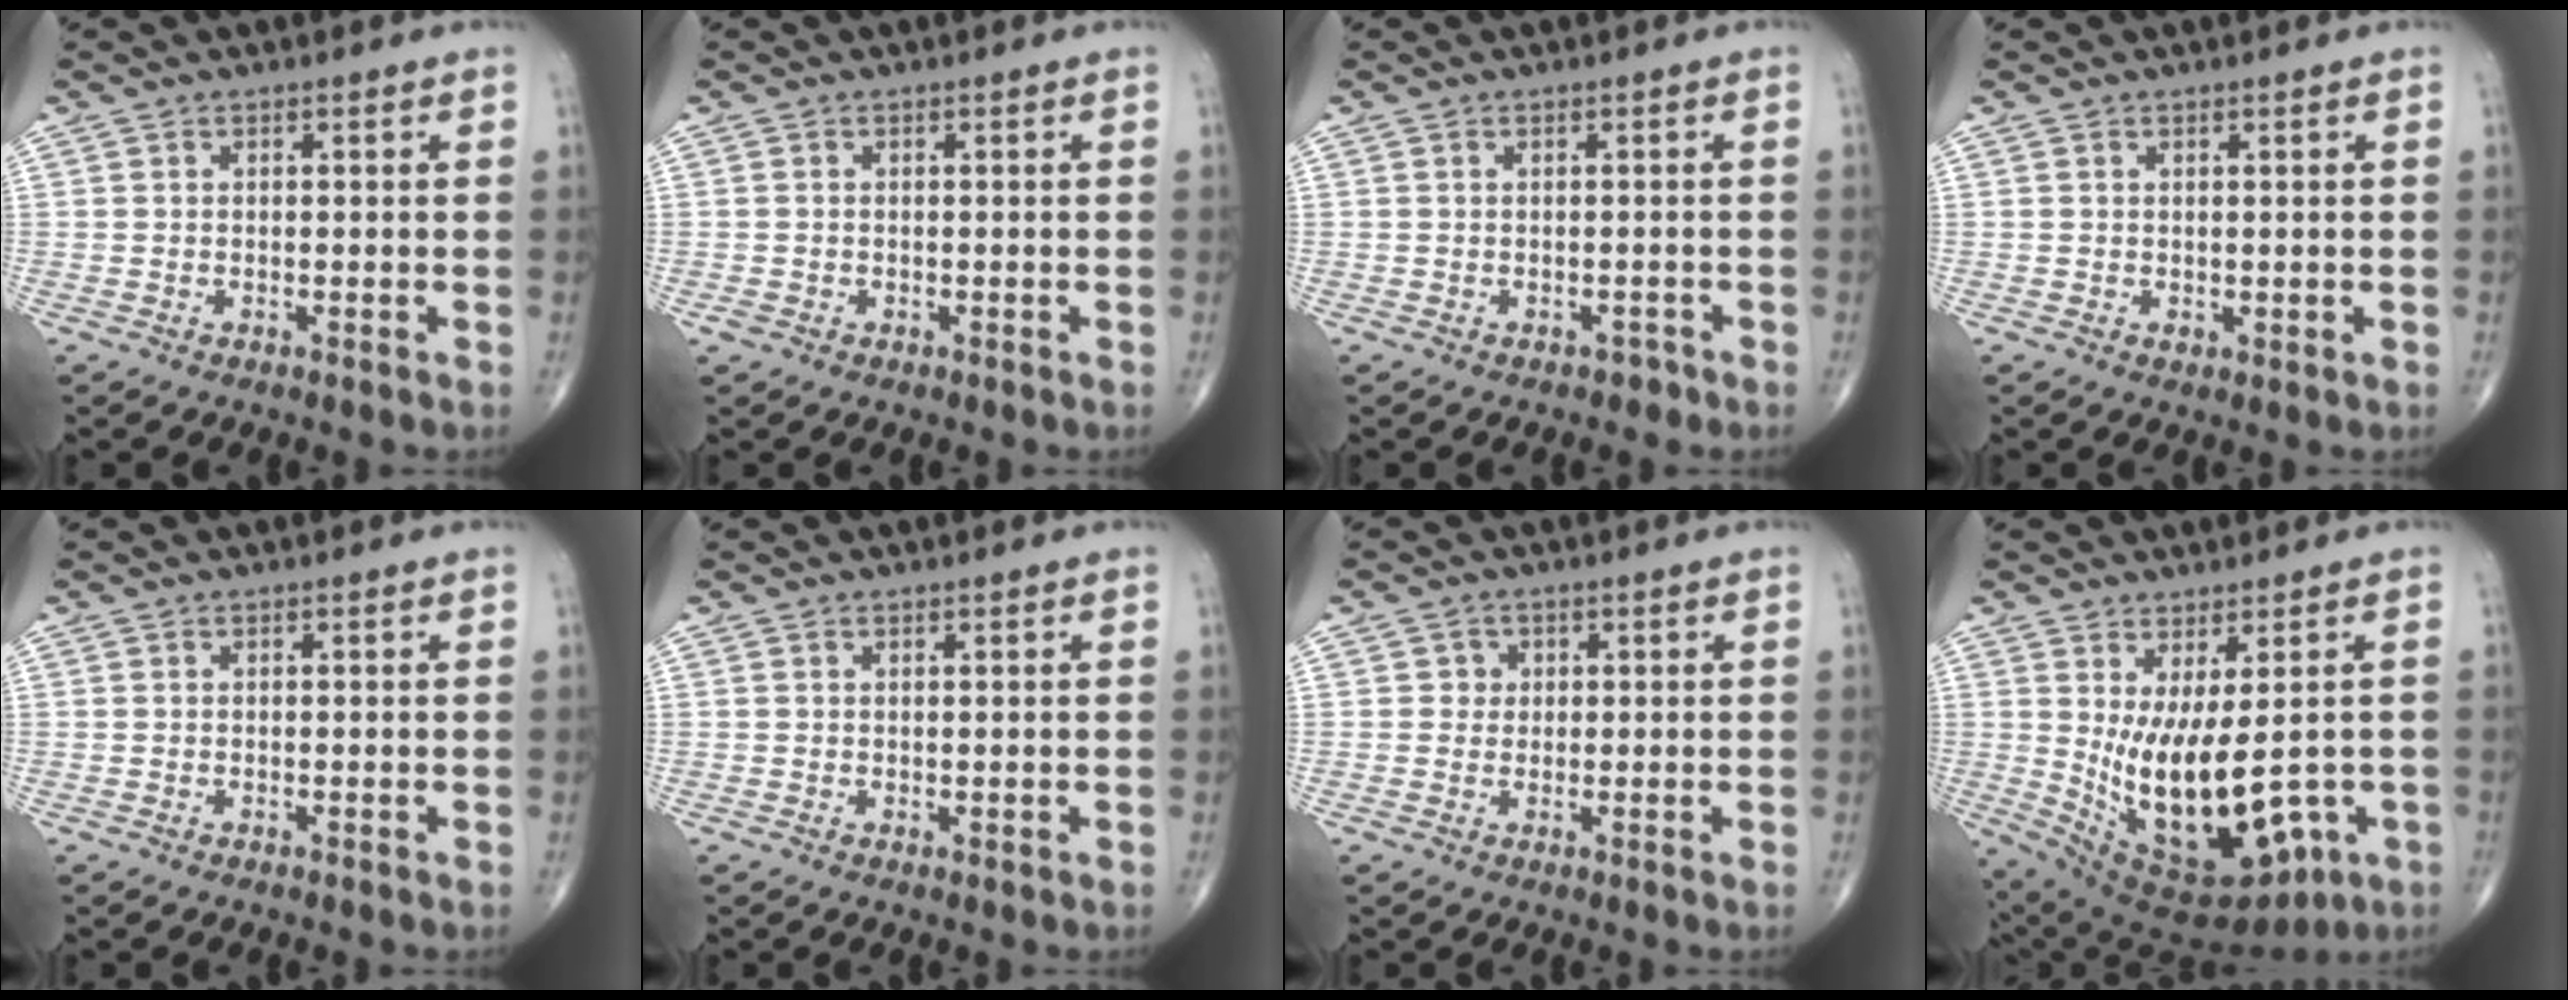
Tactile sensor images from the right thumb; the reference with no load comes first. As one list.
[{"total": 1.0, "force": [-0.3, 0.8, 0.4], "torque": [-0.012, 0.002, -0.004]}, {"total": 1.0, "force": [-0.6, 0.7, 0.4], "torque": [0.003, 0.003, -0.009]}, {"total": 0.9, "force": [0.2, 0.7, 0.5], "torque": [-0.007, -0.003, 0.005]}, {"total": 0.0}, {"total": 0.0}, {"total": 2.1, "force": [0.4, 2.0, 0.4], "torque": [0.008, 0.003, 0.002]}, {"total": 17.0, "force": [-1.3, 7.8, 15.0], "torque": [-0.251, -0.022, 0.014]}]